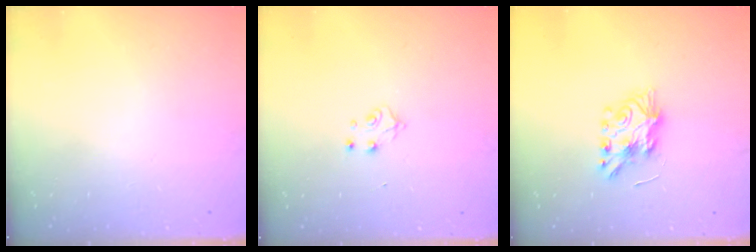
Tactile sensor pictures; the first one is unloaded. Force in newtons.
{"total": 4.4, "press": 4.4, "slide": 0.7}
{"total": 7.7, "press": 7.7, "slide": 0.6}